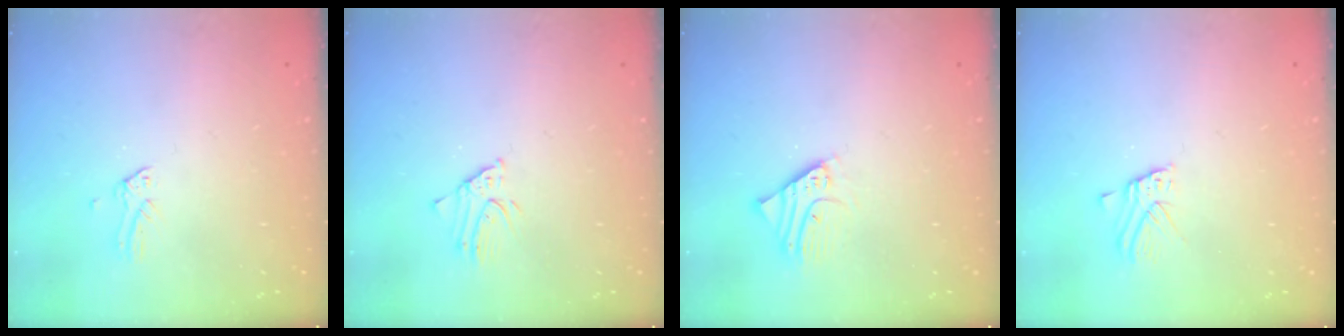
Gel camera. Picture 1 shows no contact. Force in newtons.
{"total": 2.3, "press": 2.3, "slide": 0.1}
{"total": 2.9, "press": 2.9, "slide": 0.3}
{"total": 2.4, "press": 2.4, "slide": 0.2}